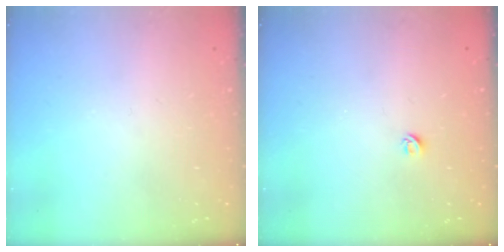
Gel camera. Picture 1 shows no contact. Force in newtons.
{"total": 3.7, "press": 3.7, "slide": 0.4}